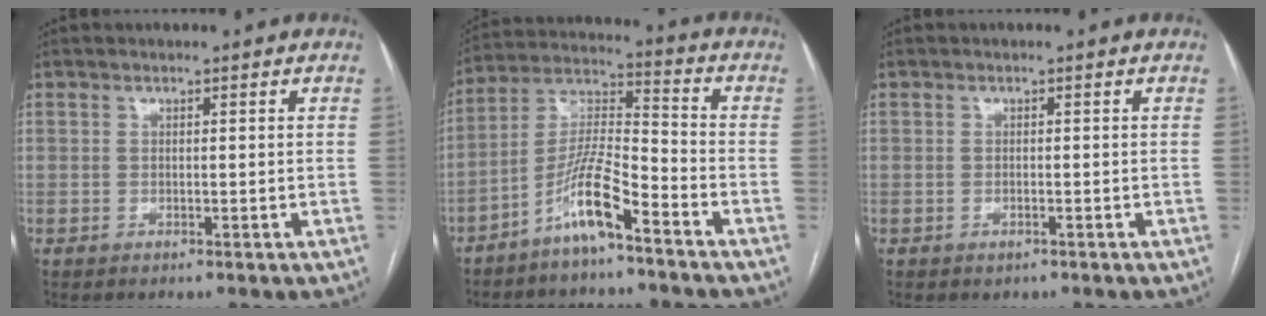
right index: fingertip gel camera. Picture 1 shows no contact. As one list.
[{"total": 9.7, "force": [-6.2, 1.1, 7.4], "torque": [-0.158, 0.004, -0.122]}, {"total": 0.5, "force": [-0.3, 0.3, 0.3], "torque": [-0.010, -0.001, -0.001]}]